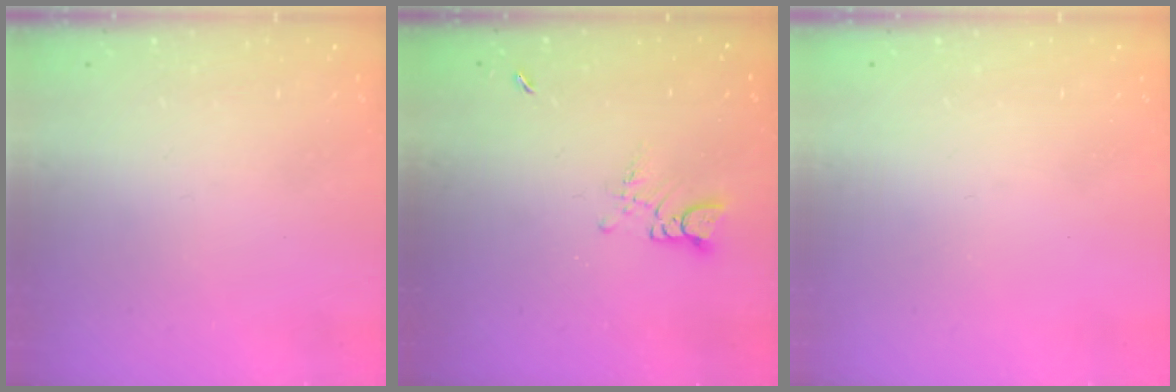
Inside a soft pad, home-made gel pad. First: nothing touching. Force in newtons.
{"total": 2.9, "press": 2.9, "slide": 0.2}
{"total": 0.0}